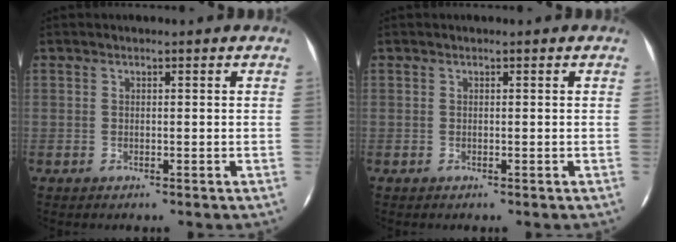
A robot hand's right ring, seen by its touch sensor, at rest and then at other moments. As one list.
[{"total": 0.0}]